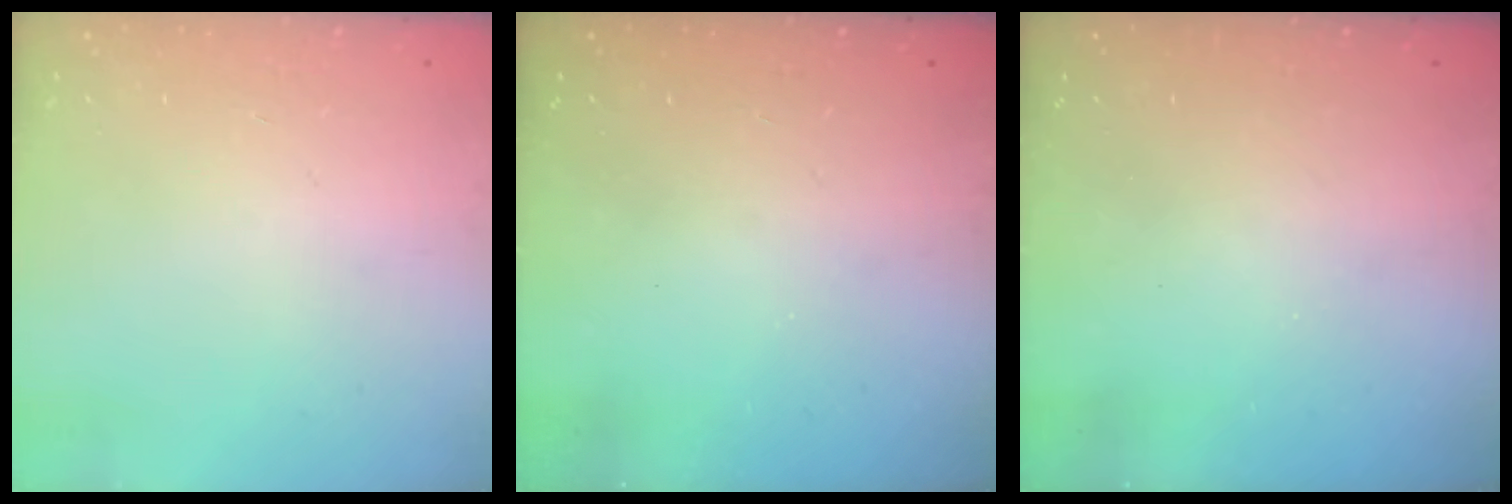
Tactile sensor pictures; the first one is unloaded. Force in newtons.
{"total": 0.0}
{"total": 0.0}